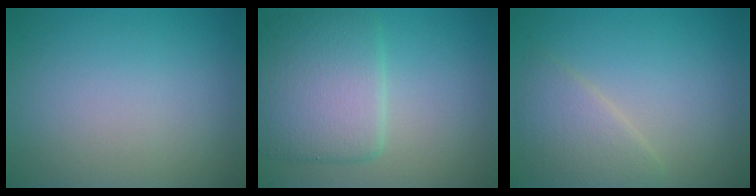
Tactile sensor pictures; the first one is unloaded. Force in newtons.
{"total": 6.2, "press": 6.2, "slide": 0.1}
{"total": 3.0, "press": 3.0, "slide": 0.1}